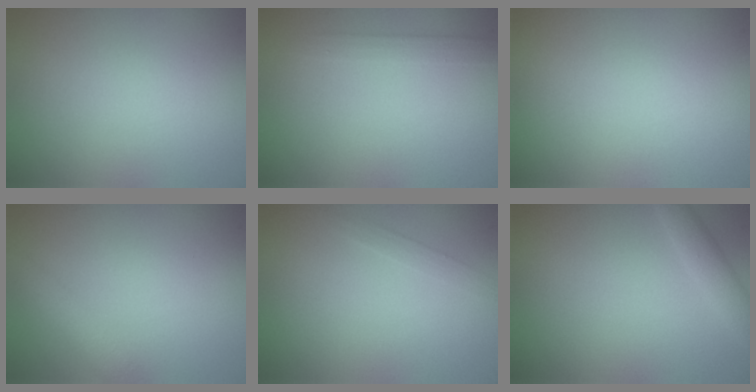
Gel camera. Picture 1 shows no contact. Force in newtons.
{"total": 1.6, "press": 1.6, "slide": 0.0}
{"total": 0.0}
{"total": 2.1, "press": 2.1, "slide": 0.2}
{"total": 0.9, "press": 0.9, "slide": 0.0}
{"total": 1.9, "press": 1.9, "slide": 0.1}